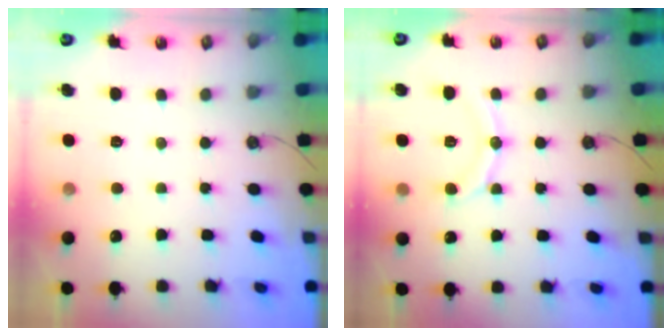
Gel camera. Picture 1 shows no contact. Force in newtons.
{"total": 11.1, "press": 11.0, "slide": 1.1}